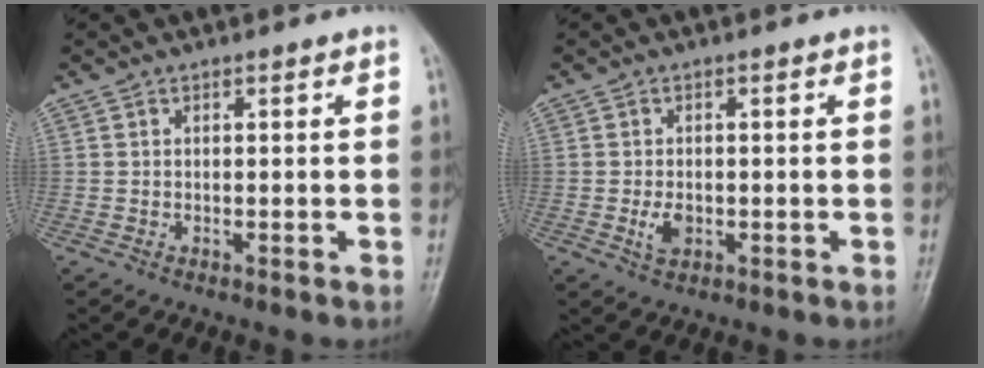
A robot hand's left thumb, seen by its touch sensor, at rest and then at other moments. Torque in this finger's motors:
{"motor_torque": [0.07, 0.18, 0.35, 0.25, 0.01]}